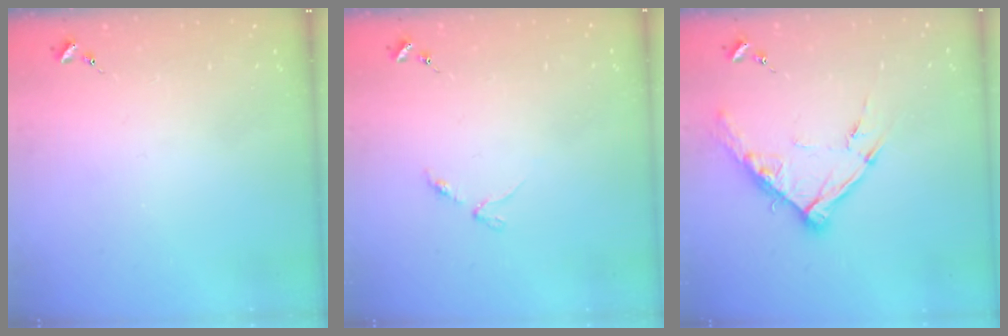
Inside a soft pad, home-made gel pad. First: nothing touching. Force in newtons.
{"total": 2.9, "press": 2.8, "slide": 0.4}
{"total": 12.4, "press": 12.3, "slide": 1.0}